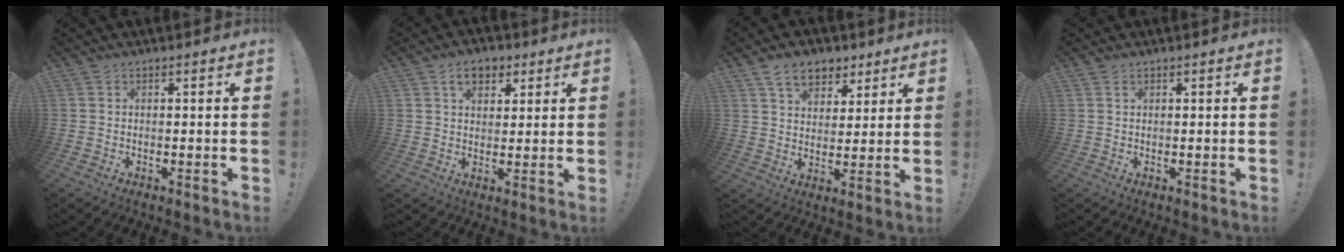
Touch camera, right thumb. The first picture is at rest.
{"total": 7.4, "force": [3.6, 5.0, 4.0], "torque": [-0.054, -0.002, 0.067]}
{"total": 10.4, "force": [6.3, 6.9, 4.6], "torque": [-0.074, -0.022, 0.122]}
{"total": 0.7, "force": [0.6, 0.3, 0.3], "torque": [-0.011, 0.002, 0.012]}